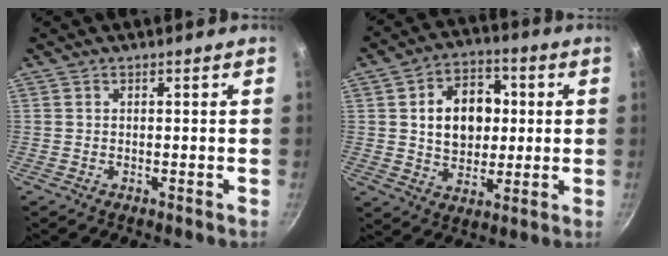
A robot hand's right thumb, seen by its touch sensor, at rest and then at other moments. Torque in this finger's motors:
{"motor_torque": [-0.54, 0.93, 0.55, 0.42, 0.13]}